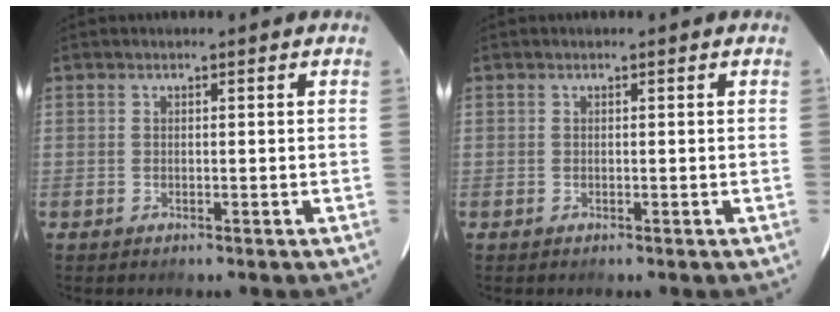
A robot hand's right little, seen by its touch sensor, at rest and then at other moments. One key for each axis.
{"total": 0.0}